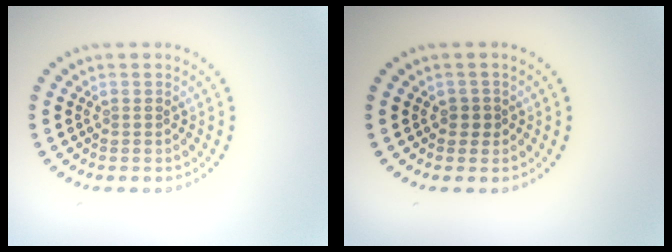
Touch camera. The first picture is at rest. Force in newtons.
{"total": 1.2, "press": 0.9, "slide": 0.7}